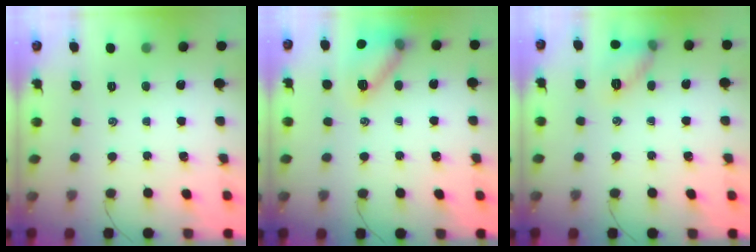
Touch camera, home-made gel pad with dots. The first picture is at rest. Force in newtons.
{"total": 13.4, "press": 13.4, "slide": 0.6}
{"total": 8.8, "press": 8.7, "slide": 1.3}